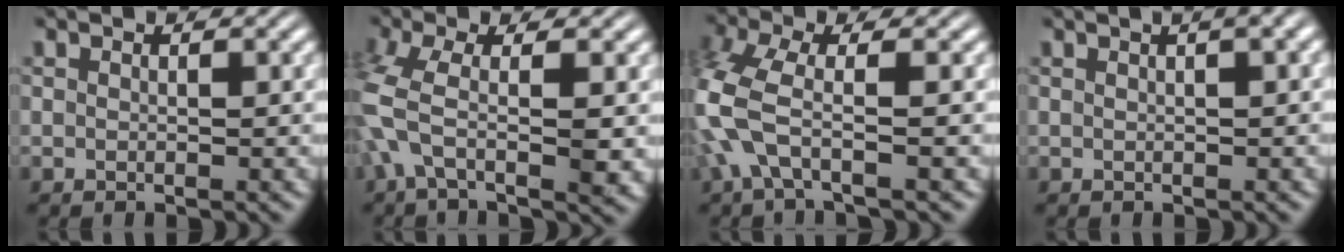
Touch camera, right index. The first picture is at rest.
{"total": 5.4, "force": [-0.5, 2.7, 4.7], "torque": [-0.117, -0.017, -0.006]}
{"total": 6.2, "force": [-1.4, 4.0, 4.5], "torque": [-0.146, -0.027, -0.019]}
{"total": 2.5, "force": [1.1, 0.4, 2.1], "torque": [-0.015, 0.018, 0.013]}